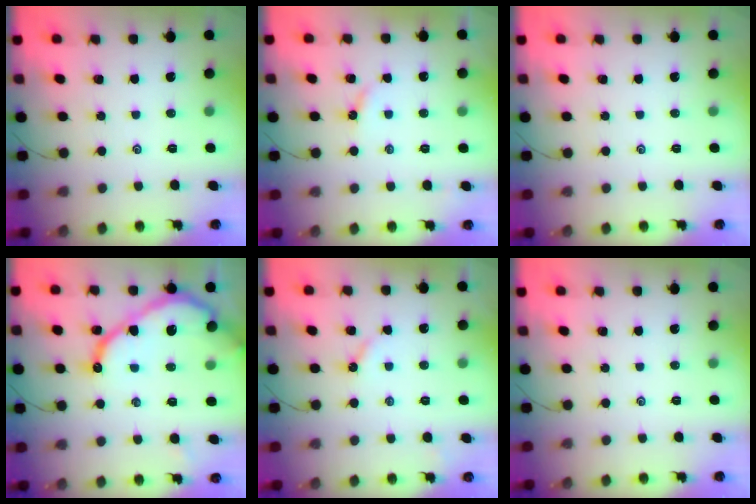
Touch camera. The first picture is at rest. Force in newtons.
{"total": 2.9, "press": 2.9, "slide": 0.3}
{"total": 0.0}
{"total": 13.9, "press": 13.8, "slide": 1.3}
{"total": 2.6, "press": 2.6, "slide": 0.4}
{"total": 0.0}